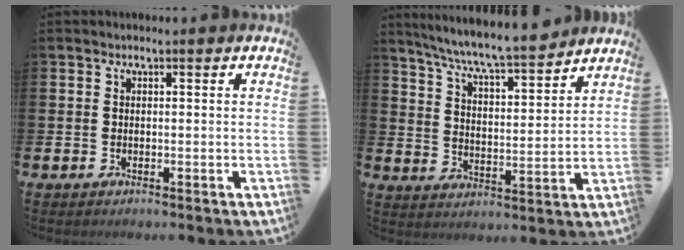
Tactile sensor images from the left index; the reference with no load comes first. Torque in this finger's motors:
{"motor_torque": [0.23, -0.48, 0.76, 0.17]}